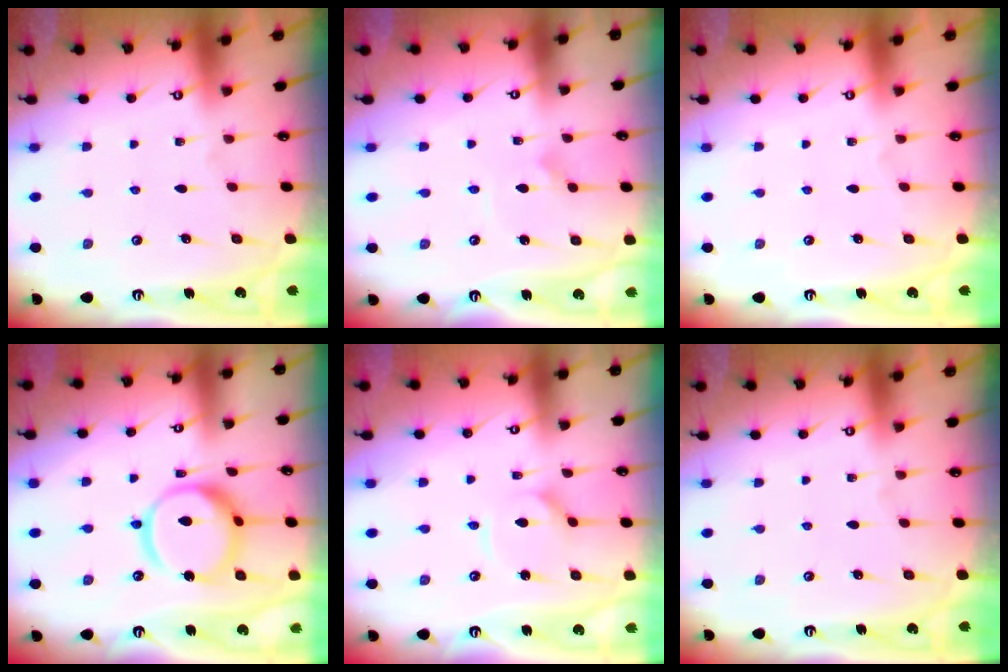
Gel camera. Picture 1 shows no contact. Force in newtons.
{"total": 2.7, "press": 2.7, "slide": 0.1}
{"total": 0.0}
{"total": 13.7, "press": 13.6, "slide": 1.3}
{"total": 3.8, "press": 3.8, "slide": 0.3}
{"total": 0.0}